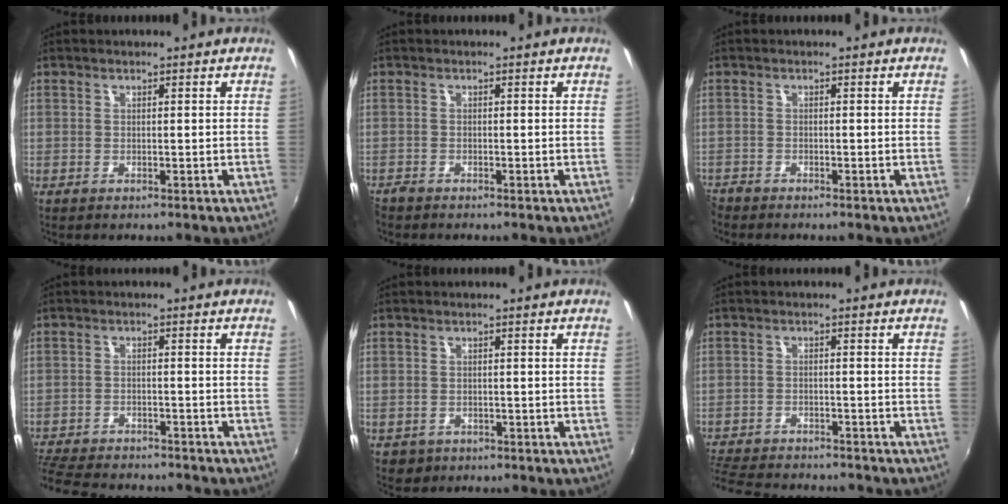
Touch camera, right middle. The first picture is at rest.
{"total": 1.6, "force": [-1.5, 0.3, 0.4], "torque": [-0.011, -0.010, -0.030]}
{"total": 2.4, "force": [-2.3, 0.6, 0.3], "torque": [-0.017, -0.013, -0.050]}
{"total": 13.3, "force": [-11.8, 3.5, 5.1], "torque": [-0.132, -0.015, -0.188]}
{"total": 2.7, "force": [-1.3, 2.2, 0.9], "torque": [-0.024, -0.003, -0.015]}
{"total": 12.2, "force": [-10.9, 3.1, 4.4], "torque": [-0.117, -0.013, -0.175]}